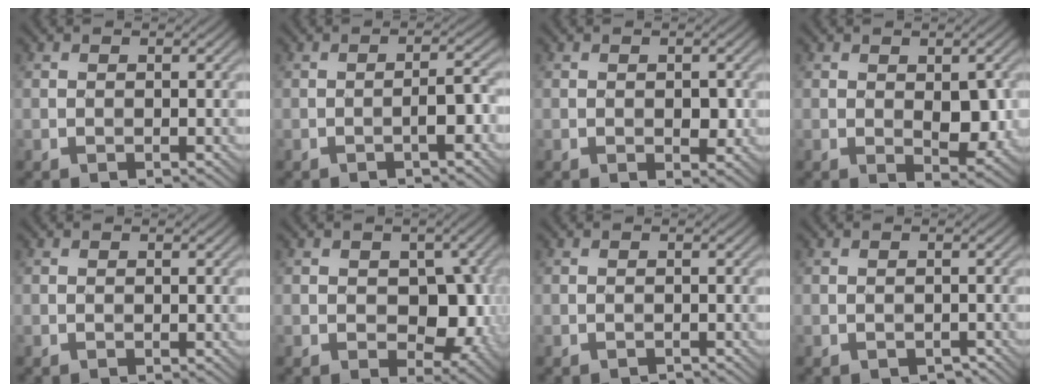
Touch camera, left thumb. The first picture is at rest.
{"total": 2.6, "force": [-1.4, 0.3, 2.1], "torque": [-0.035, 0.011, -0.029]}
{"total": 1.6, "force": [-0.1, 0.9, 1.3], "torque": [-0.023, -0.005, 0.001]}
{"total": 4.5, "force": [0.0, 2.2, 3.9], "torque": [-0.062, -0.006, 0.003]}
{"total": 0.0}
{"total": 7.2, "force": [-0.7, 4.8, 5.4], "torque": [-0.083, -0.010, -0.010]}
{"total": 0.5, "force": [-0.5, 0.2, 0.1], "torque": [-0.003, -0.001, -0.010]}
{"total": 0.9, "force": [-0.5, 0.6, 0.4], "torque": [-0.012, -0.007, -0.009]}